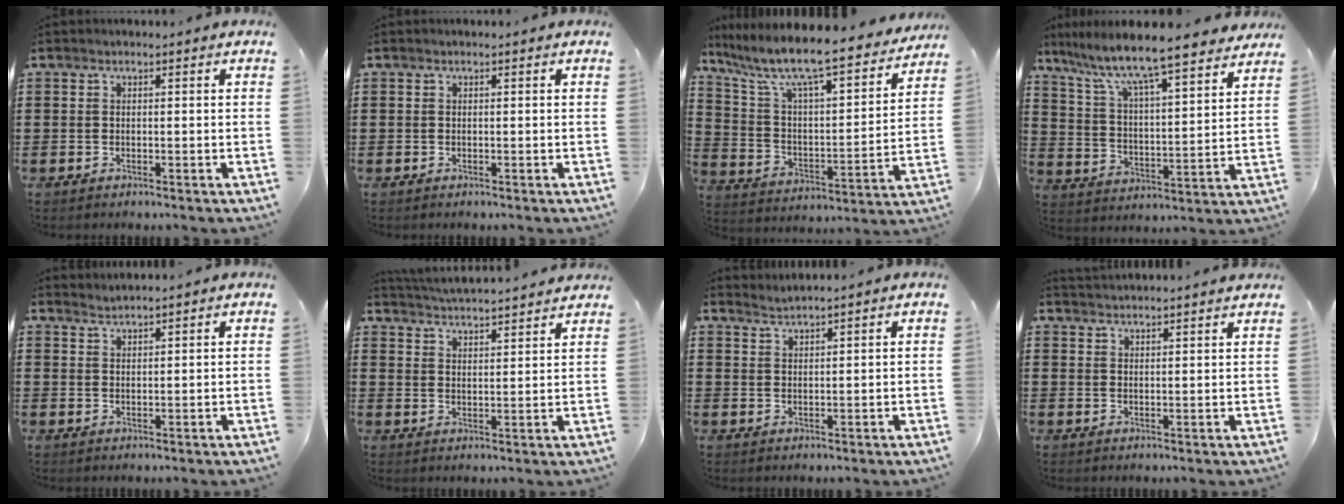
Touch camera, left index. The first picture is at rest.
{"total": 0.0}
{"total": 9.3, "force": [7.9, 0.7, 4.8], "torque": [-0.130, -0.062, 0.127]}
{"total": 8.3, "force": [7.4, 0.2, 3.7], "torque": [-0.104, -0.053, 0.121]}
{"total": 1.4, "force": [1.4, -0.3, -0.3], "torque": [0.002, 0.001, 0.028]}
{"total": 4.0, "force": [4.0, -0.6, 0.2], "torque": [-0.019, -0.026, 0.069]}
{"total": 1.5, "force": [1.4, -0.5, -0.2], "torque": [0.001, 0.002, 0.029]}
{"total": 2.5, "force": [2.4, -0.4, -0.1], "torque": [-0.004, -0.006, 0.047]}